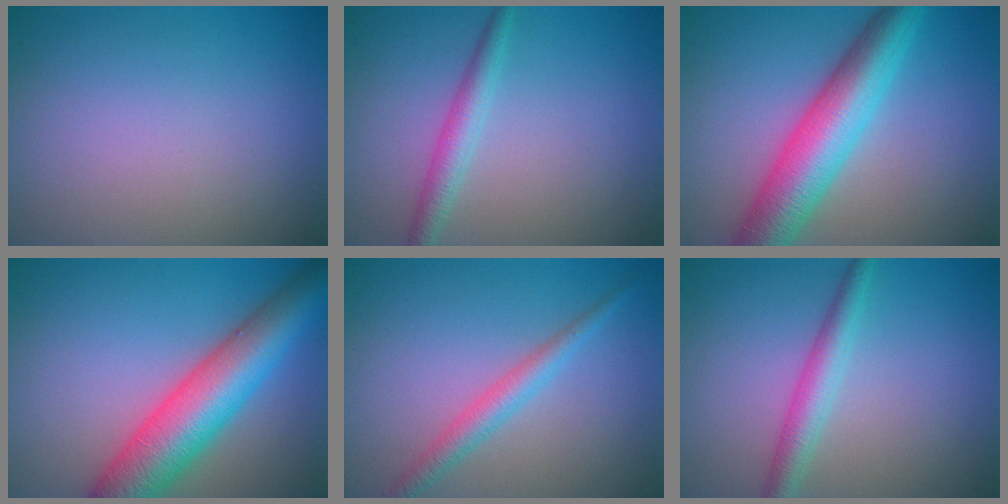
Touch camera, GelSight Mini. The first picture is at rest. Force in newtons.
{"total": 2.3, "press": 2.3, "slide": 0.0}
{"total": 8.0, "press": 8.0, "slide": 0.0}
{"total": 9.3, "press": 9.3, "slide": 0.4}
{"total": 2.5, "press": 2.5, "slide": 0.1}
{"total": 2.9, "press": 2.9, "slide": 0.1}